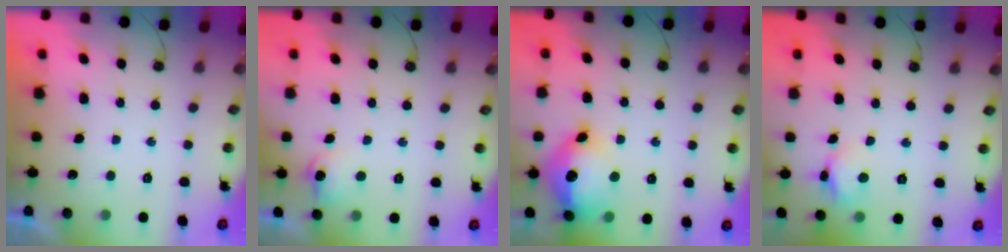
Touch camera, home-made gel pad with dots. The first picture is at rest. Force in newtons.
{"total": 7.3, "press": 7.2, "slide": 0.8}
{"total": 15.9, "press": 15.8, "slide": 1.7}
{"total": 7.1, "press": 7.1, "slide": 0.5}